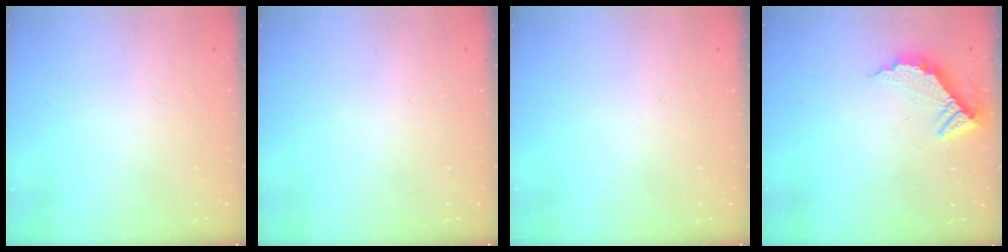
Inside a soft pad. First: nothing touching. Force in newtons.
{"total": 0.0}
{"total": 0.0}
{"total": 10.4, "press": 10.4, "slide": 0.6}